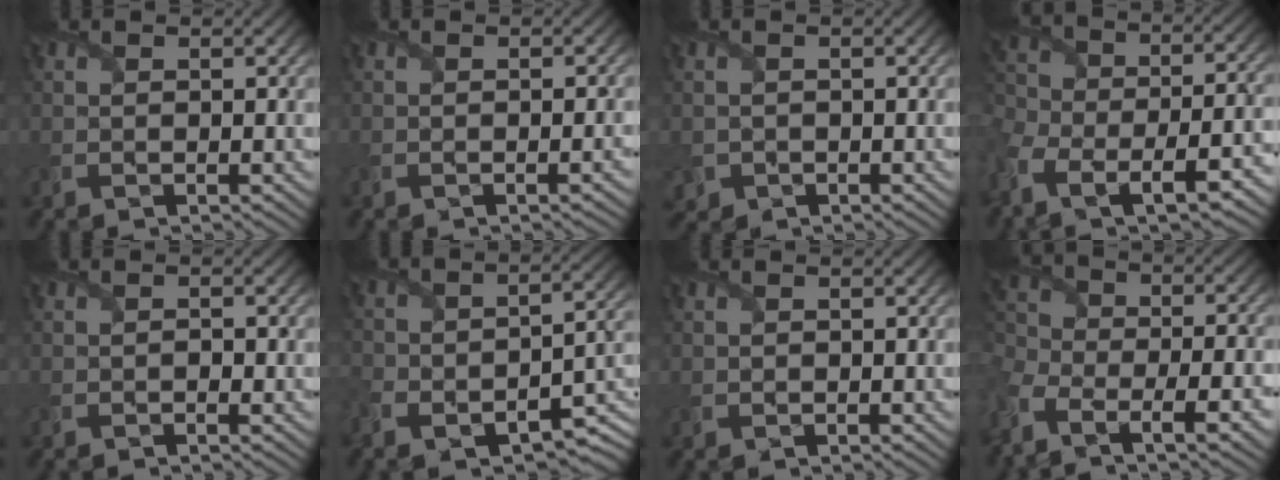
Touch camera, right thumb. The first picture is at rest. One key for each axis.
{"total": 0.8, "fx": -0.5, "fy": -0.2, "fz": 0.6, "tx": -0.007, "ty": -0.001, "tz": -0.007}
{"total": 1.6, "fx": -0.6, "fy": 1.4, "fz": 0.0, "tx": 0.000, "ty": -0.011, "tz": -0.015}
{"total": 11.9, "fx": -6.6, "fy": 6.1, "fz": 7.8, "tx": -0.170, "ty": -0.034, "tz": -0.088}
{"total": 0.7, "fx": -0.4, "fy": 0.4, "fz": 0.5, "tx": -0.008, "ty": 0.001, "tz": -0.005}
{"total": 9.7, "fx": -6.2, "fy": 5.0, "fz": 5.6, "tx": -0.095, "ty": -0.033, "tz": -0.100}
{"total": 0.0}
{"total": 10.0, "fx": -5.9, "fy": 4.2, "fz": 6.9, "tx": -0.163, "ty": -0.029, "tz": -0.094}